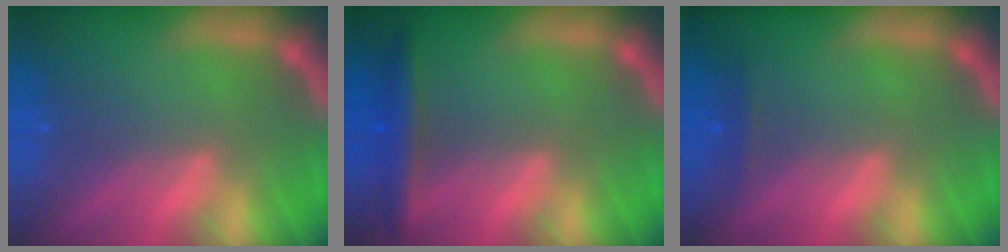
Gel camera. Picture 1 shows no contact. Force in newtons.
{"total": 3.5}
{"total": 0.9}